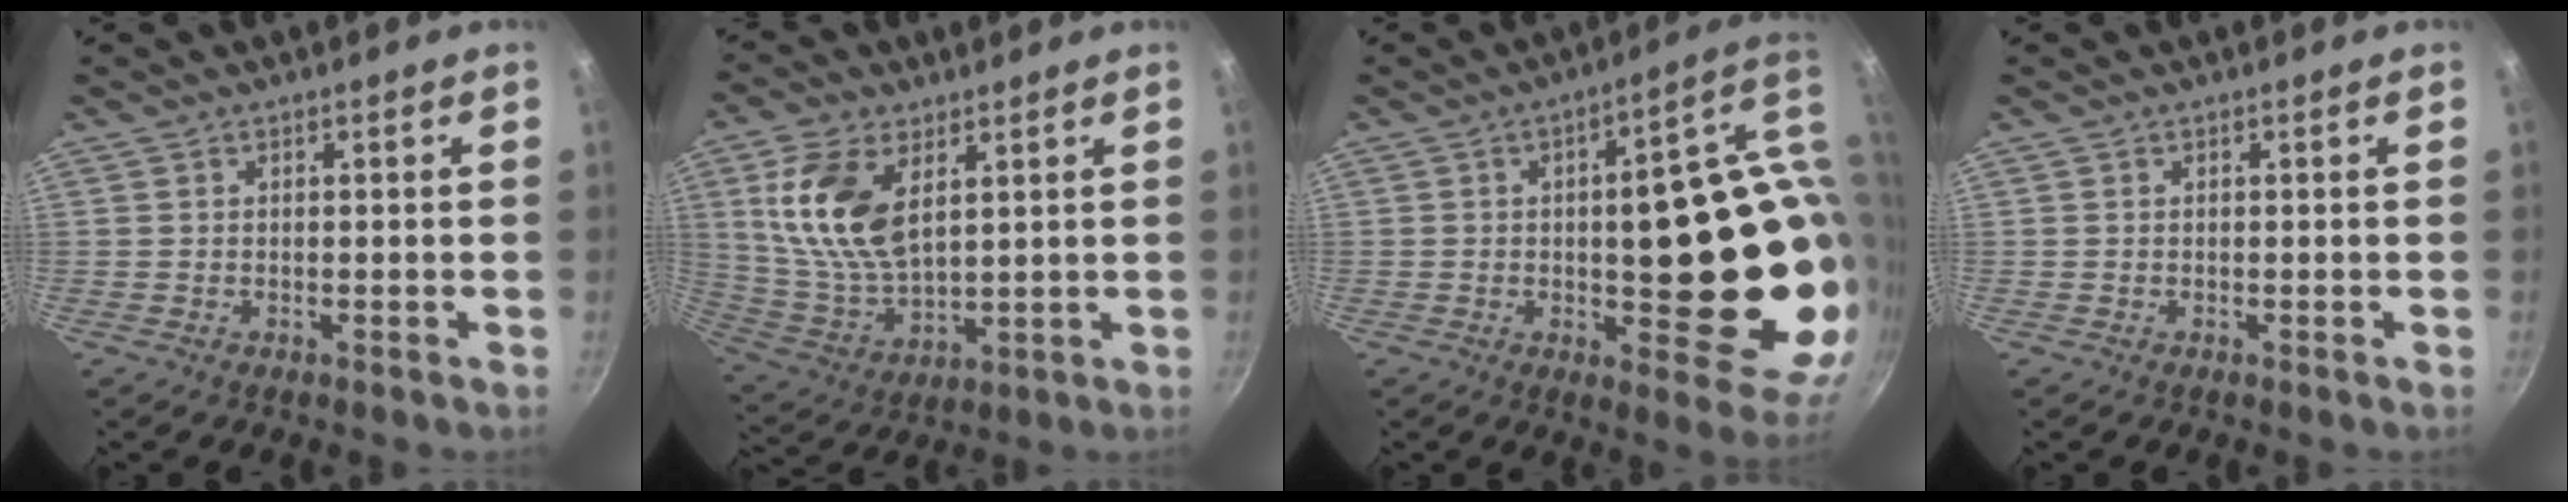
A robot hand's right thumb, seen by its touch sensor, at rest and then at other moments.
{"total": 14.9, "force": [4.9, 8.2, 11.4], "torque": [-0.217, -0.022, 0.108]}
{"total": 24.1, "force": [1.2, 9.1, 22.3], "torque": [-0.241, -0.008, 0.022]}
{"total": 0.0}